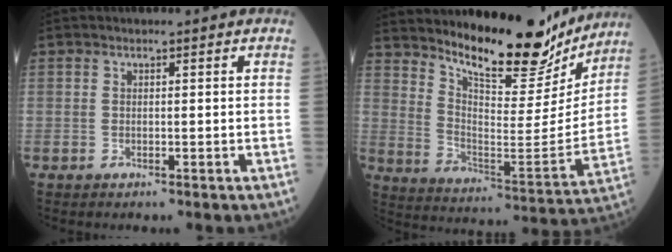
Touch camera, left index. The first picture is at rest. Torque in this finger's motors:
{"motor_torque": [0.60, -0.37, 0.66, 0.14]}